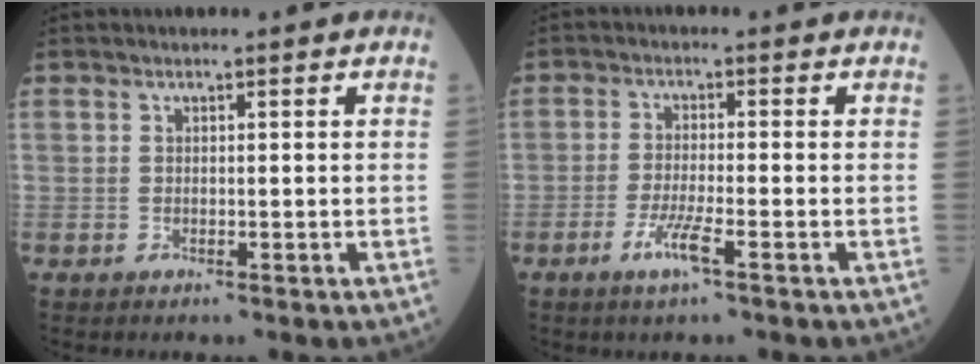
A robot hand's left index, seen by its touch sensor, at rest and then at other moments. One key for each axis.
{"total": 4.1, "fx": -2.2, "fy": 0.0, "fz": 3.4, "tx": -0.076, "ty": -0.008, "tz": -0.044}